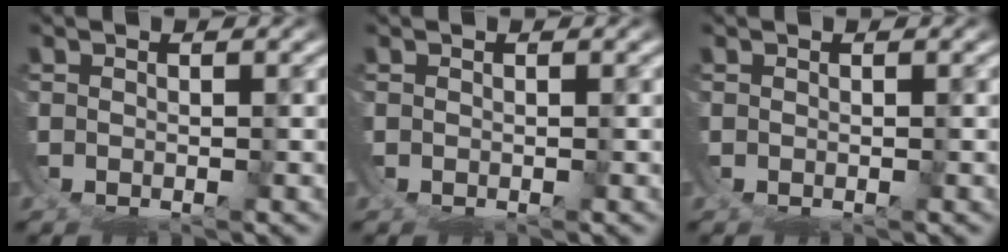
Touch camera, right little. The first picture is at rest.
{"total": 0.0}
{"total": 0.0}